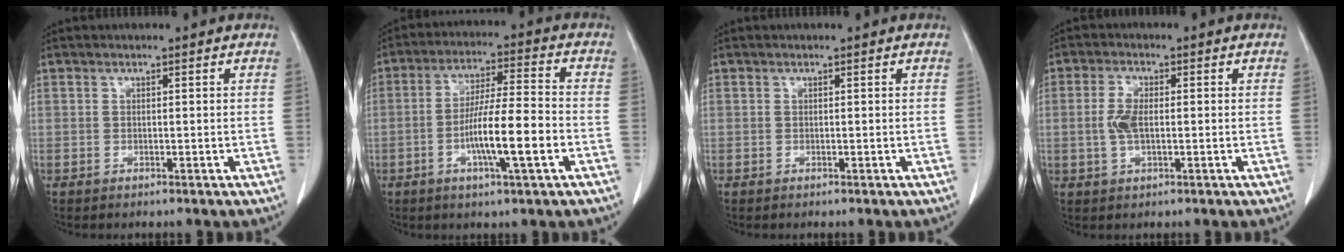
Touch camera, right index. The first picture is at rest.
{"total": 10.5, "force": [-3.0, 0.6, 10.1], "torque": [-0.179, -0.001, -0.053]}
{"total": 0.0}
{"total": 3.8, "force": [0.0, 1.5, 3.5], "torque": [-0.082, 0.004, 0.001]}